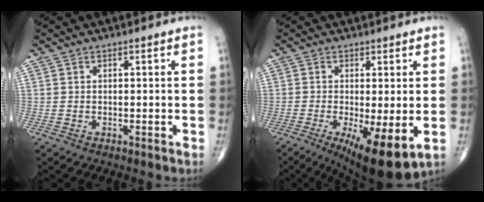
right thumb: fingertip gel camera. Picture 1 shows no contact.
{"total": 11.7, "force": [-3.3, 3.3, 10.7], "torque": [-0.171, -0.023, -0.043]}